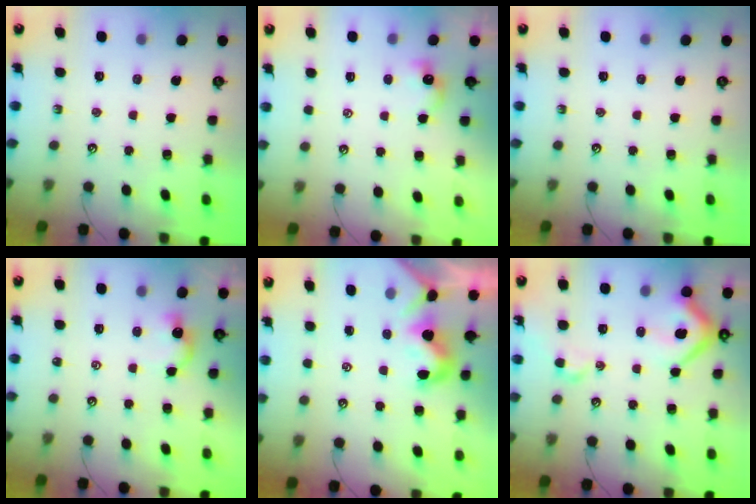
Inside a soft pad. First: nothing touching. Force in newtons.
{"total": 2.0, "press": 1.9, "slide": 0.3}
{"total": 0.0}
{"total": 2.1, "press": 2.1, "slide": 0.5}
{"total": 0.0}
{"total": 10.3, "press": 10.2, "slide": 1.5}